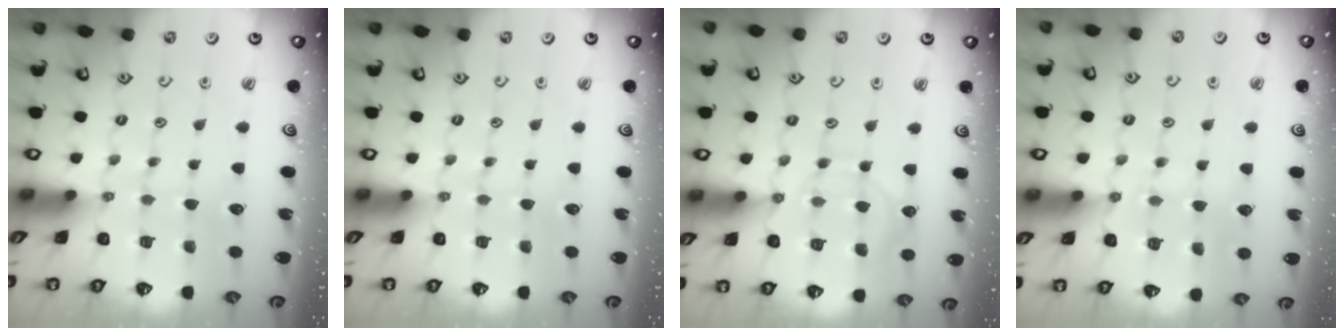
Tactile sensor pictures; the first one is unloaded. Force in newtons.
{"total": 0.0}
{"total": 8.7, "press": 8.6, "slide": 0.9}
{"total": 6.5, "press": 6.5, "slide": 0.6}